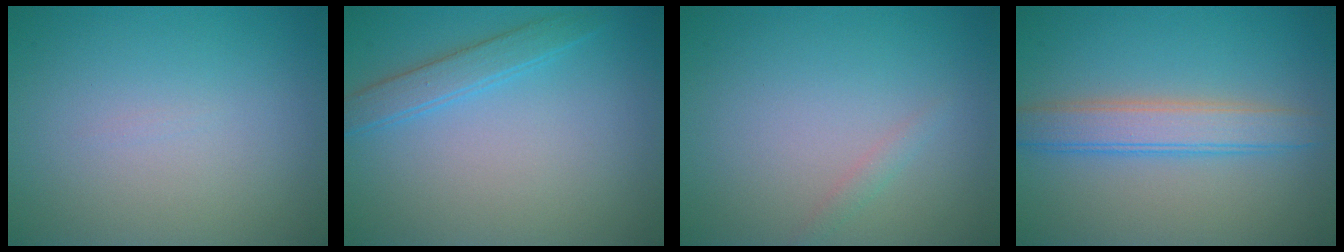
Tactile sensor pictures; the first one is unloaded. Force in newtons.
{"total": 2.2, "press": 2.2, "slide": 0.1}
{"total": 0.8, "press": 0.8, "slide": 0.0}
{"total": 4.0, "press": 4.0, "slide": 0.1}